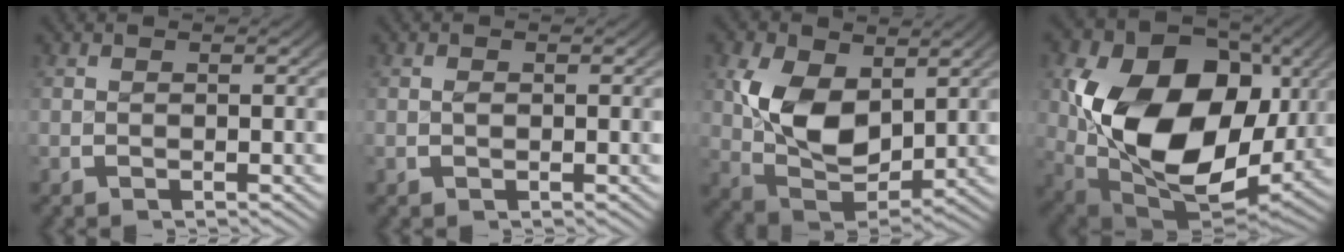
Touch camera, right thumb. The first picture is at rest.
{"total": 0.0}
{"total": 8.8, "force": [0.9, 6.2, 6.2], "torque": [-0.153, -0.046, 0.029]}
{"total": 20.7, "force": [-0.6, 14.4, 14.9], "torque": [-0.315, -0.086, 0.023]}